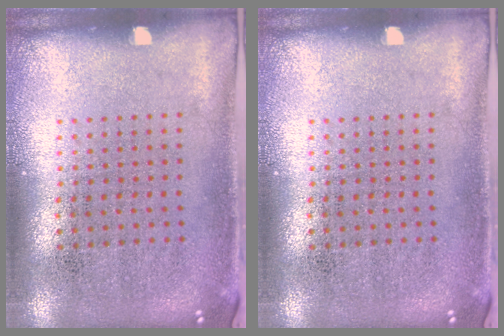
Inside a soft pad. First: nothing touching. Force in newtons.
{"total": 0.0}